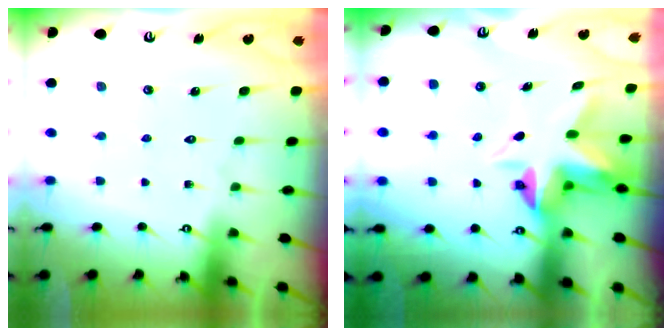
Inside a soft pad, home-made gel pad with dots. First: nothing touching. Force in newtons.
{"total": 6.4, "press": 6.4, "slide": 0.6}